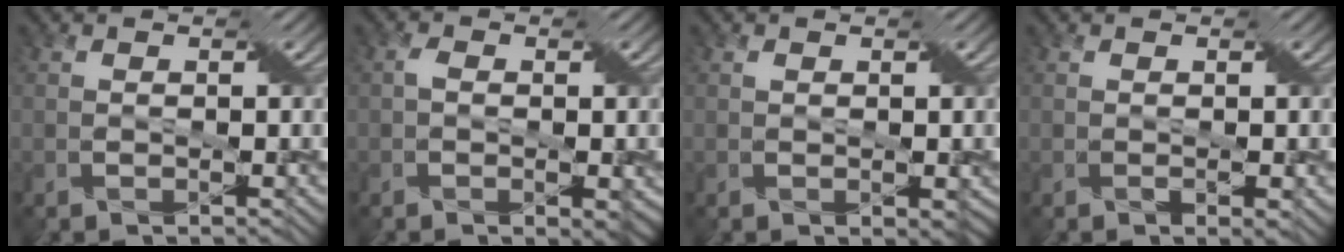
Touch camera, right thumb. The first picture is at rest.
{"total": 4.0, "force": [-0.7, 2.2, 3.3], "torque": [-0.051, -0.003, -0.011]}
{"total": 2.4, "force": [0.2, 1.5, 1.9], "torque": [-0.022, -0.004, 0.009]}
{"total": 1.4, "force": [-0.1, 0.6, 1.2], "torque": [-0.018, -0.005, 0.003]}